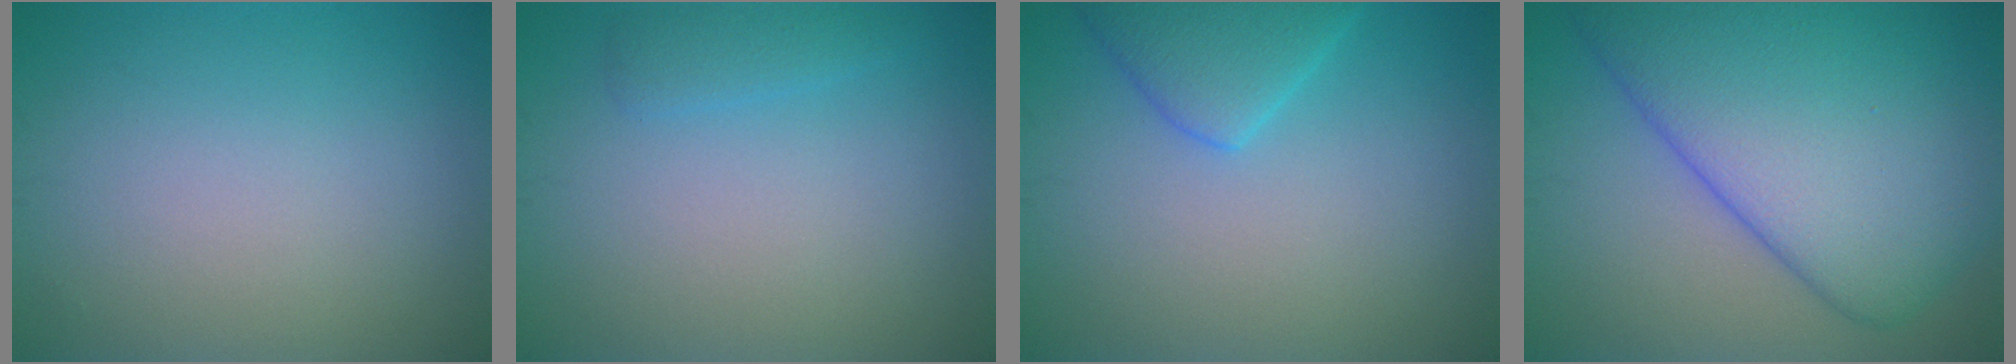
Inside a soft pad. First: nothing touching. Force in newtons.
{"total": 1.4, "press": 1.4, "slide": 0.1}
{"total": 3.4, "press": 3.4, "slide": 0.3}
{"total": 14.2, "press": 14.2, "slide": 0.4}